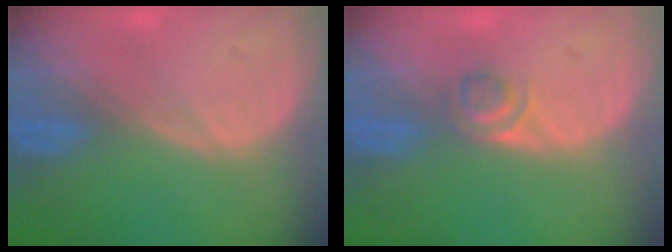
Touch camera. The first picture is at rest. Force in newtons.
{"total": 2.3, "press": 2.1, "slide": 1.0}